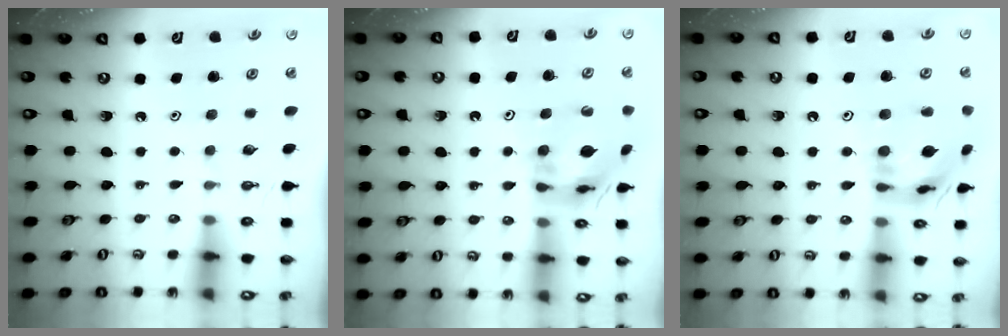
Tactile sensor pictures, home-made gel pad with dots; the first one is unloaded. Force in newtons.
{"total": 13.6, "press": 13.5, "slide": 1.7}
{"total": 15.9, "press": 15.8, "slide": 1.6}